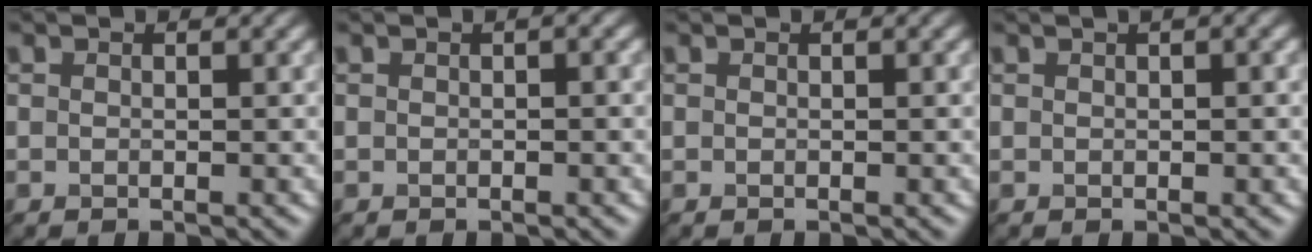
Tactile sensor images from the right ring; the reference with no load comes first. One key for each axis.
{"total": 0.8, "fx": 0.0, "fy": 0.3, "fz": 0.8, "tx": -0.002, "ty": 0.000, "tz": 0.000}
{"total": 0.0}
{"total": 1.0, "fx": 0.2, "fy": 0.1, "fz": 1.0, "tx": -0.014, "ty": 0.005, "tz": 0.009}